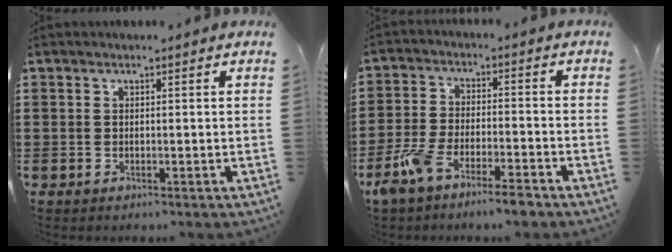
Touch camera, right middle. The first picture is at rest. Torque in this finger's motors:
{"motor_torque": [0.79, -0.73, 0.53, 0.13]}